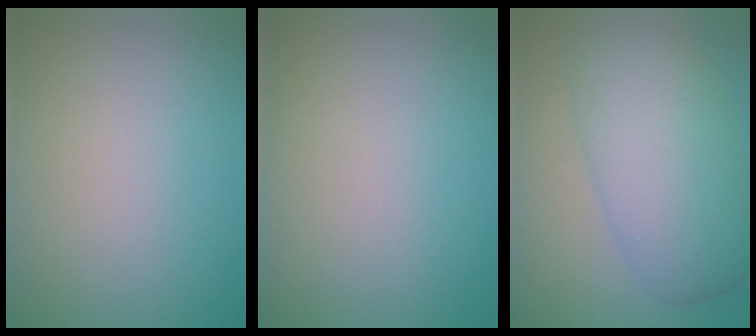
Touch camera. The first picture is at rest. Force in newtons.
{"total": 0.0}
{"total": 8.2, "press": 8.2, "slide": 0.1}